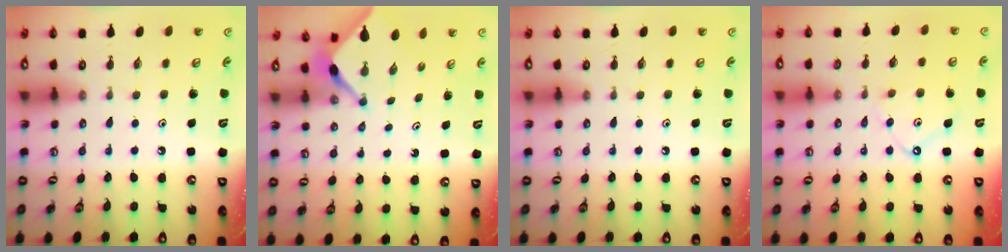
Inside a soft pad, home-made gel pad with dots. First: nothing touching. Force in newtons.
{"total": 2.6, "press": 2.5, "slide": 0.3}
{"total": 0.0}
{"total": 8.8, "press": 8.8, "slide": 0.9}